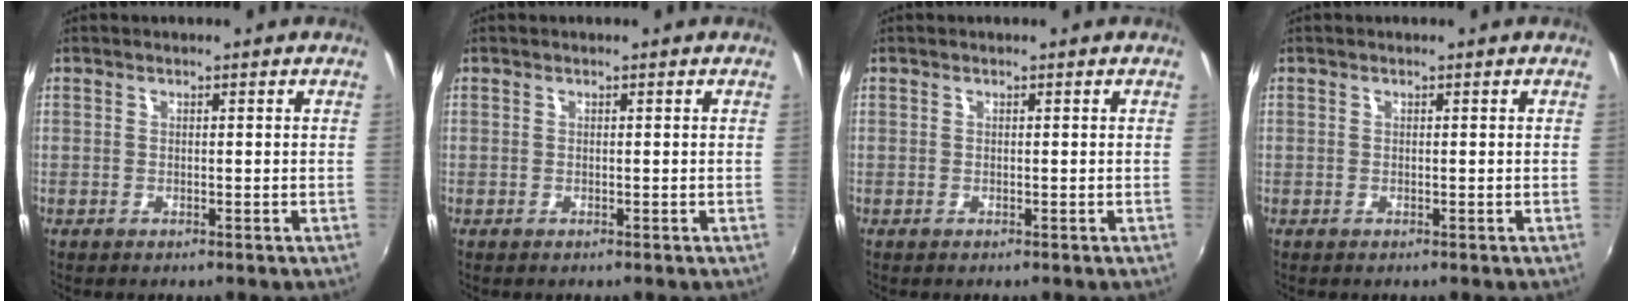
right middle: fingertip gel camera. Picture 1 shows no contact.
{"total": 0.0}
{"total": 0.0}
{"total": 0.0}